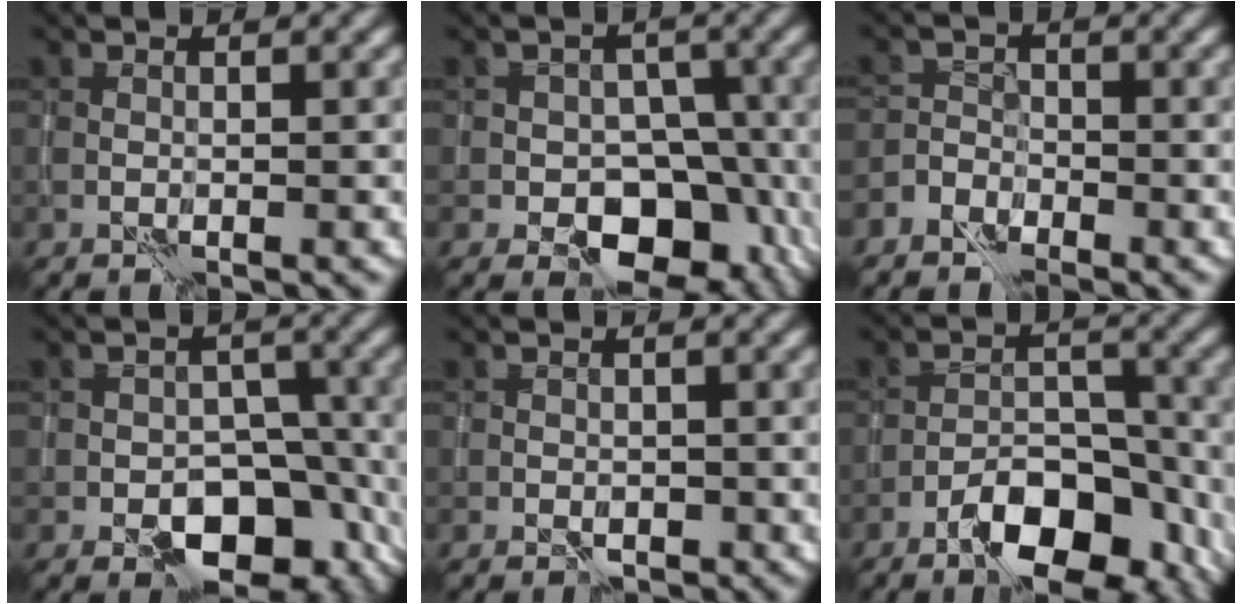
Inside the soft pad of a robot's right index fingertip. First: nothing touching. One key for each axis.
{"total": 8.5, "fx": -3.8, "fy": 5.9, "fz": 4.8, "tx": -0.028, "ty": 0.010, "tz": -0.059}
{"total": 2.0, "fx": -1.7, "fy": 1.0, "fz": 0.0, "tx": 0.012, "ty": 0.009, "tz": -0.046}
{"total": 9.0, "fx": -4.0, "fy": 5.6, "fz": 5.7, "tx": -0.051, "ty": -0.008, "tz": -0.058}
{"total": 0.9, "fx": -0.3, "fy": 0.7, "fz": 0.4, "tx": -0.002, "ty": -0.004, "tz": -0.007}
{"total": 7.4, "fx": -4.8, "fy": 3.2, "fz": 4.6, "tx": -0.057, "ty": 0.012, "tz": -0.082}